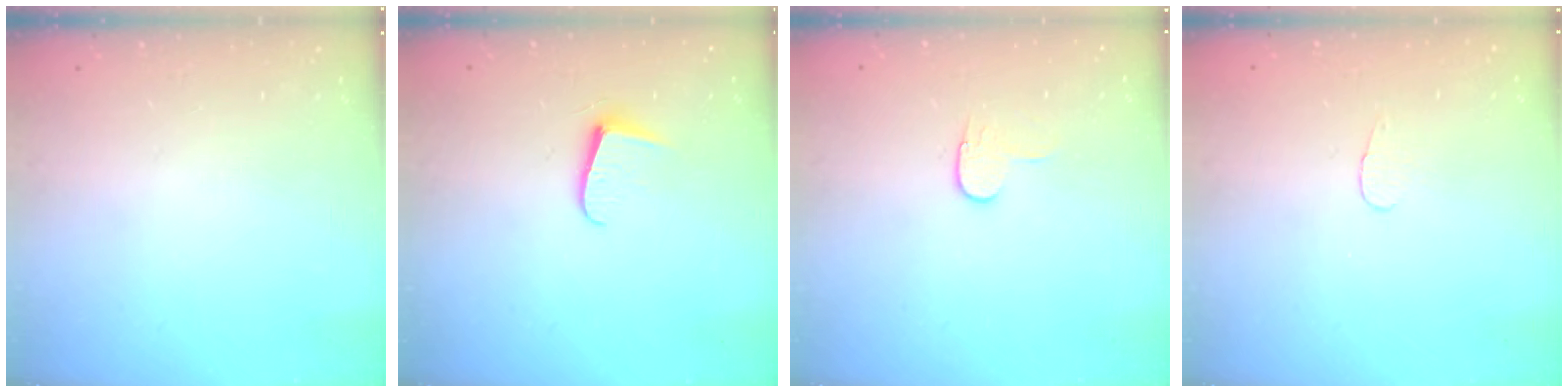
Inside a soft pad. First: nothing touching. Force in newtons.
{"total": 5.9, "press": 5.9, "slide": 0.6}
{"total": 6.2, "press": 6.2, "slide": 0.5}
{"total": 3.4, "press": 3.4, "slide": 0.4}